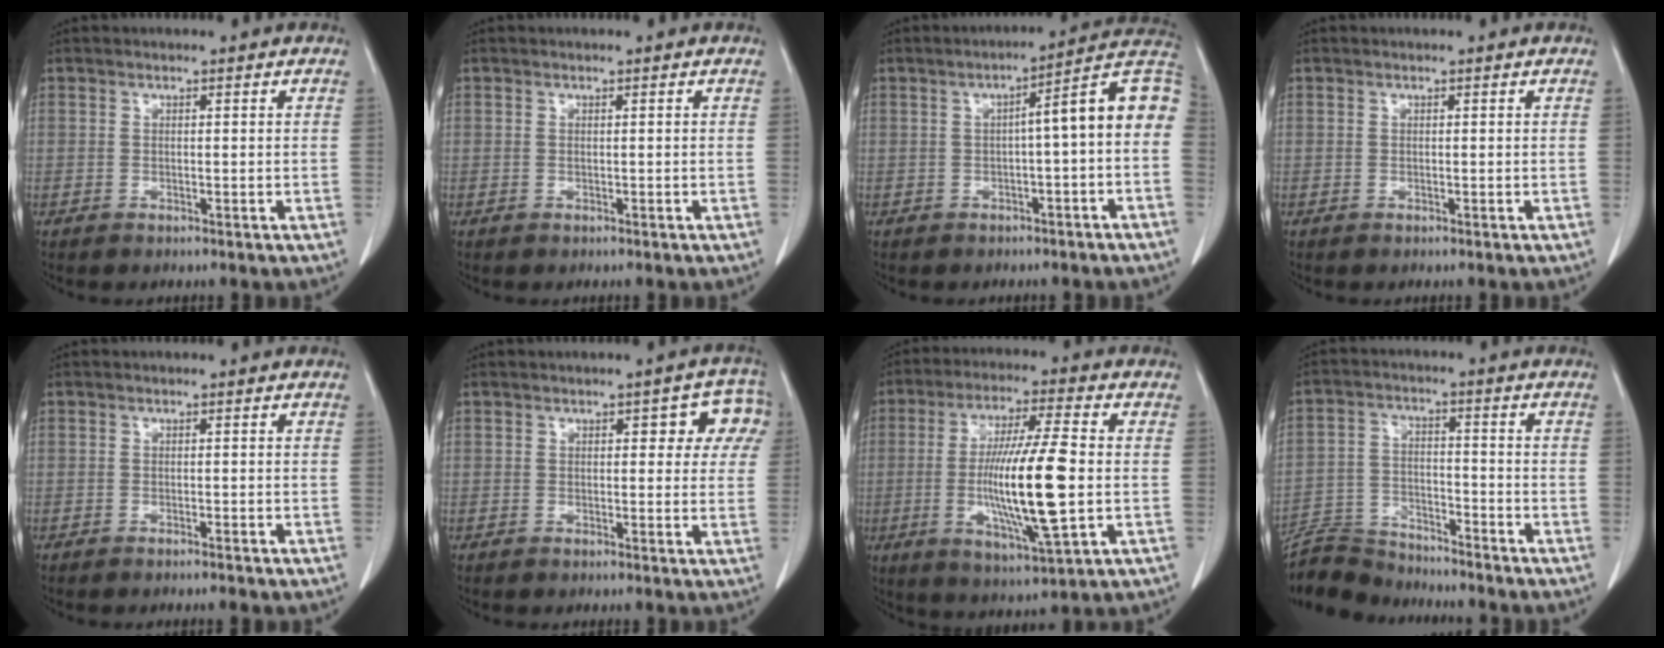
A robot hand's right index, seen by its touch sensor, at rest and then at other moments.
{"total": 0.0}
{"total": 10.1, "force": [-0.2, 0.9, 10.0], "torque": [-0.129, 0.039, -0.010]}
{"total": 0.0}
{"total": 1.0, "force": [-0.9, 0.0, 0.5], "torque": [-0.014, -0.002, -0.011]}
{"total": 5.9, "force": [2.0, 3.1, 4.7], "torque": [-0.032, 0.025, 0.018]}
{"total": 15.6, "force": [-1.5, 1.3, 15.5], "torque": [-0.292, -0.012, -0.026]}
{"total": 8.8, "force": [-8.6, 2.0, 0.7], "torque": [-0.015, -0.003, -0.160]}